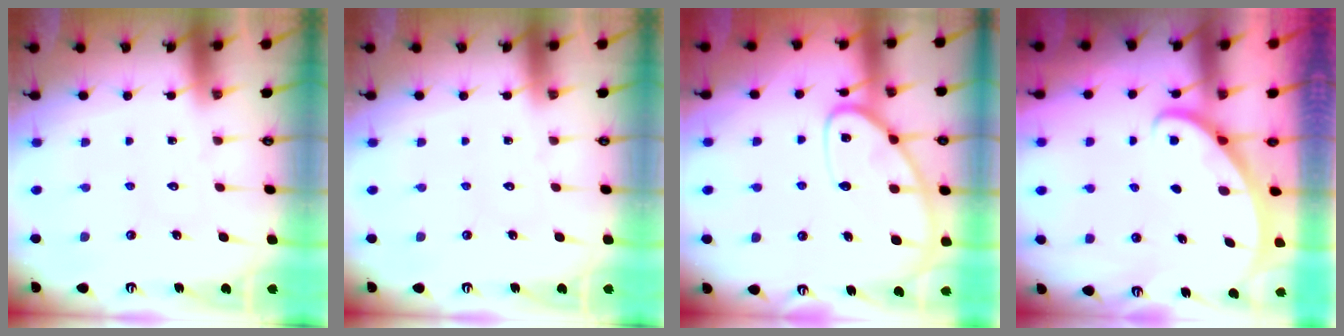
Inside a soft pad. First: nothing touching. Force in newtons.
{"total": 0.0}
{"total": 14.1, "press": 14.1, "slide": 1.2}
{"total": 2.7, "press": 2.7, "slide": 0.1}